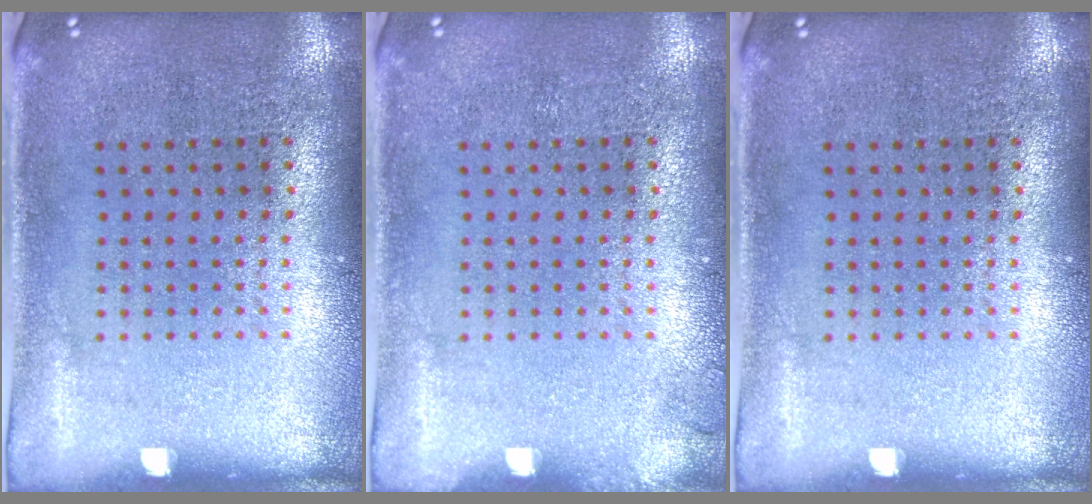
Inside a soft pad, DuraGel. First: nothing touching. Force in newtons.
{"total": 0.6, "press": 0.6, "slide": 0.1}
{"total": 0.0}